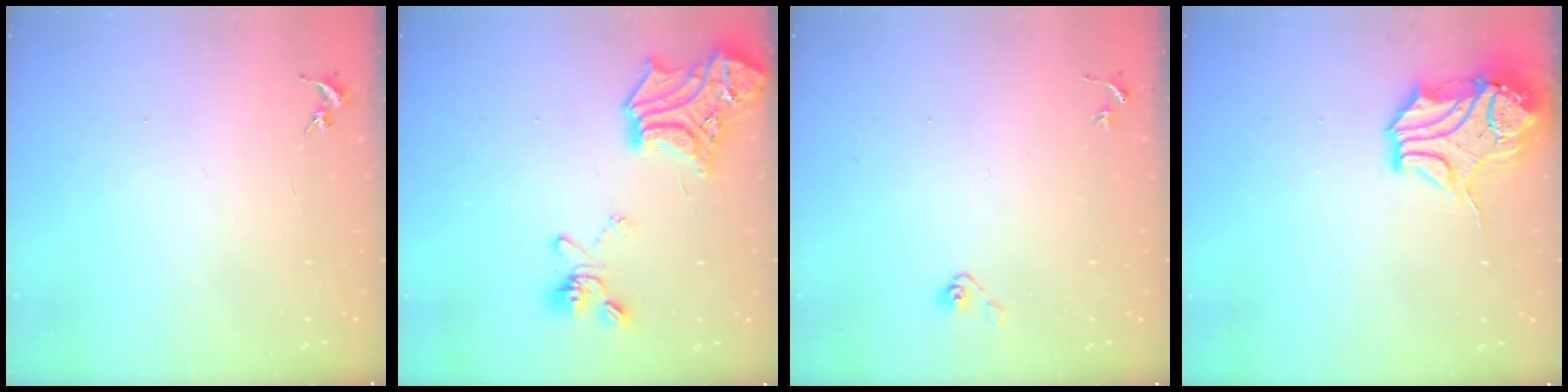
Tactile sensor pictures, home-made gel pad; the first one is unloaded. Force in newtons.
{"total": 21.4, "press": 21.3, "slide": 1.8}
{"total": 3.8, "press": 3.3, "slide": 1.8}
{"total": 16.7, "press": 16.6, "slide": 1.9}